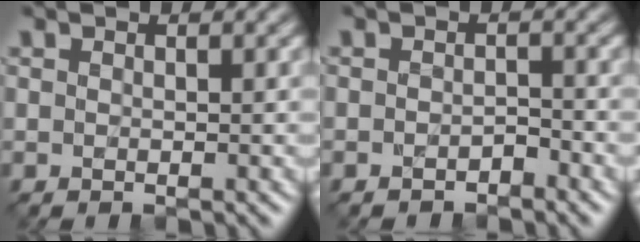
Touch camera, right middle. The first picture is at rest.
{"total": 0.8, "force": [-0.8, 0.0, 0.1], "torque": [-0.003, -0.003, -0.012]}